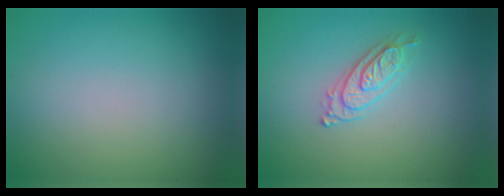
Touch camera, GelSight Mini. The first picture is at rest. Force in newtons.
{"total": 2.2, "press": 2.1, "slide": 0.6}